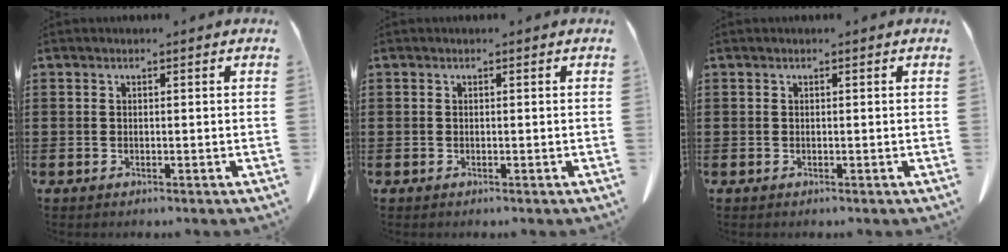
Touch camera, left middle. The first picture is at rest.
{"total": 0.0}
{"total": 0.0}